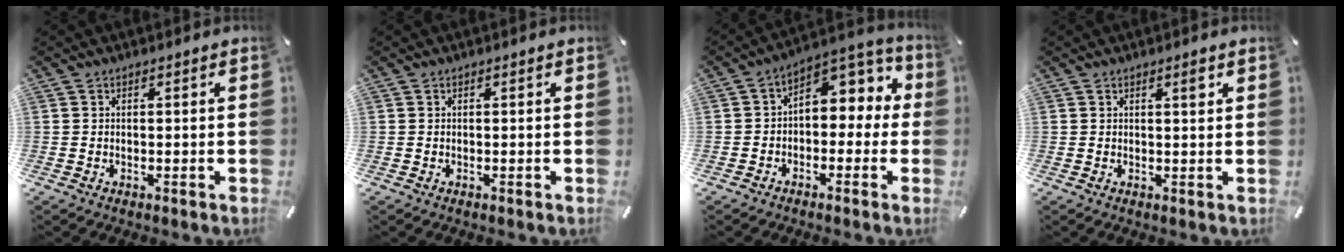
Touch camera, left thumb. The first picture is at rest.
{"total": 0.0}
{"total": 6.7, "force": [1.4, 5.2, 3.9], "torque": [-0.043, -0.022, 0.020]}
{"total": 2.1, "force": [1.1, 0.4, 1.7], "torque": [-0.019, -0.004, 0.013]}